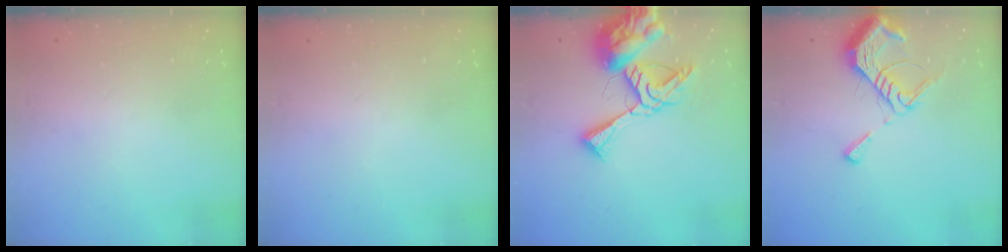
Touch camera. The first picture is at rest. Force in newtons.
{"total": 0.0}
{"total": 15.0, "press": 14.9, "slide": 1.6}
{"total": 10.0, "press": 9.9, "slide": 1.3}